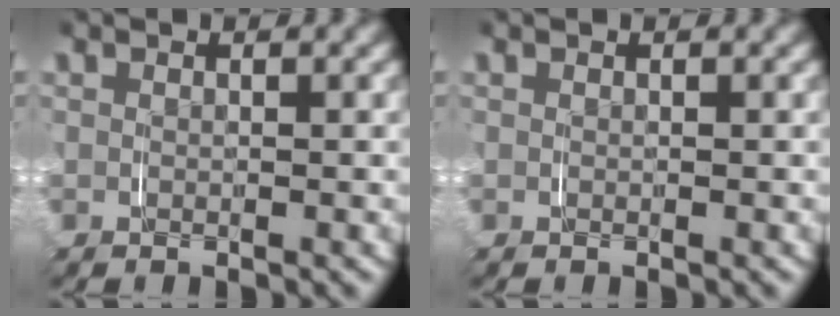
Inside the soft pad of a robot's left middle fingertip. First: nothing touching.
{"total": 0.0}